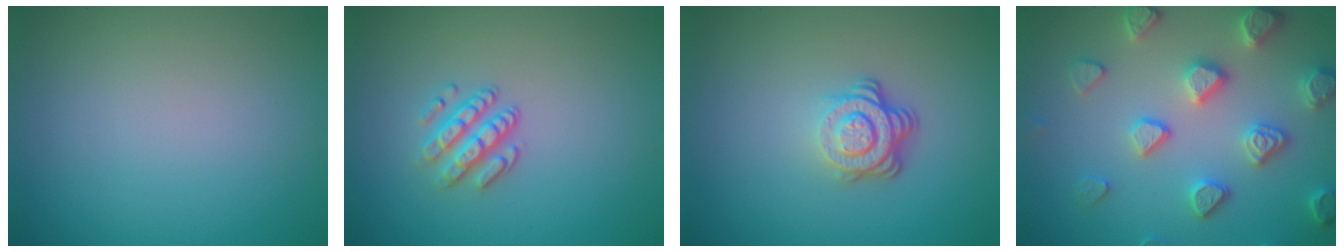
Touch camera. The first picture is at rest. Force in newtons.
{"total": 2.7, "press": 2.4, "slide": 1.2}
{"total": 3.9, "press": 2.7, "slide": 2.8}
{"total": 4.4, "press": 4.4, "slide": 0.4}